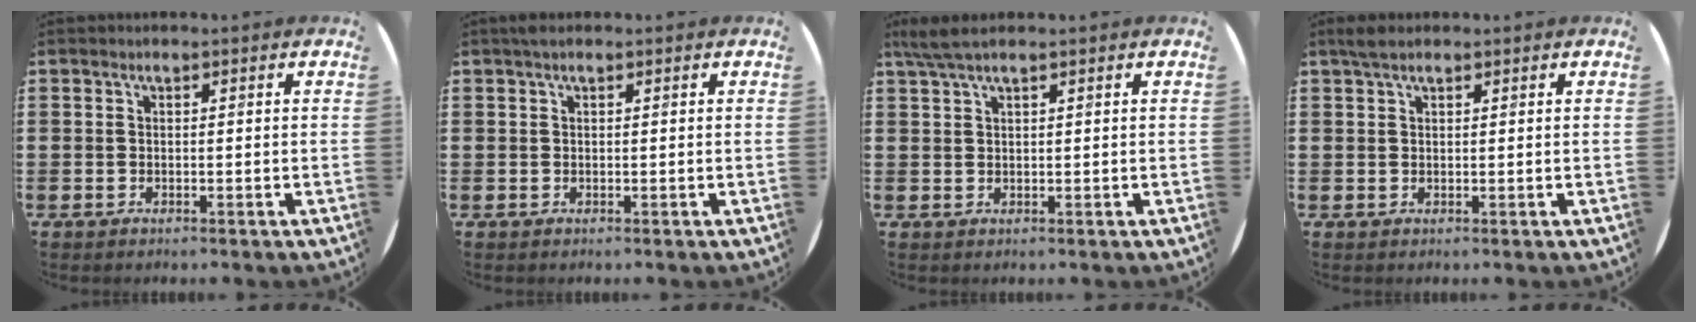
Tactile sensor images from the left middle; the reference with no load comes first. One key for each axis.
{"total": 0.6, "fx": 0.4, "fy": 0.1, "fz": 0.4, "tx": -0.009, "ty": 0.002, "tz": 0.008}
{"total": 2.8, "fx": 2.1, "fy": 0.3, "fz": 1.9, "tx": -0.041, "ty": 0.004, "tz": 0.037}
{"total": 1.9, "fx": 1.4, "fy": 0.6, "fz": 1.1, "tx": -0.024, "ty": 0.005, "tz": 0.026}